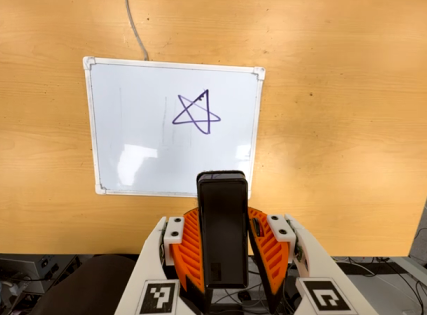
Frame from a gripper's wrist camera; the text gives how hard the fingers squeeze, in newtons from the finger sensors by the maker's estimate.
{"total": 6.6, "left": 5.4, "right": 7.8}